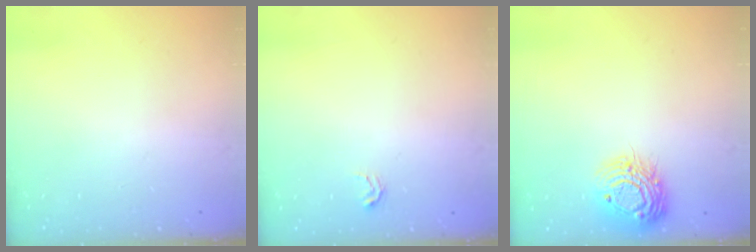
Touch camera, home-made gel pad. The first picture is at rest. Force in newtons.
{"total": 2.7, "press": 2.7, "slide": 0.4}
{"total": 13.1, "press": 13.1, "slide": 0.9}